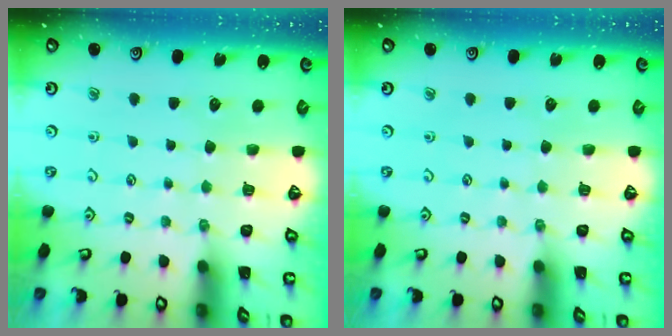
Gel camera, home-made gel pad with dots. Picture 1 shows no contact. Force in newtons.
{"total": 0.0}